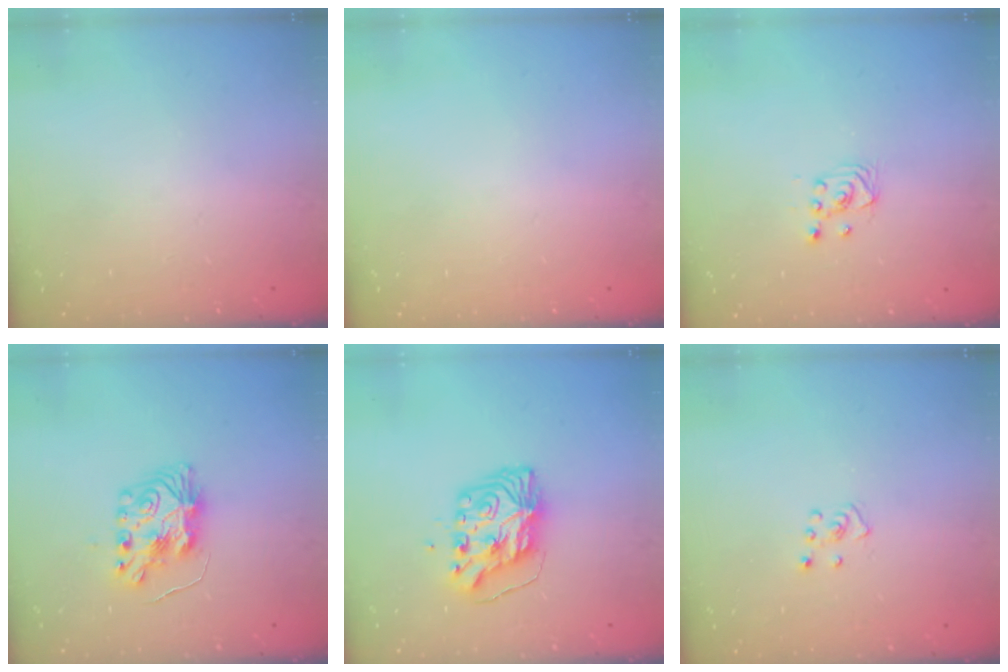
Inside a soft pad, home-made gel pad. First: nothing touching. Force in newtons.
{"total": 0.0}
{"total": 2.5, "press": 2.2, "slide": 1.1}
{"total": 9.0, "press": 9.0, "slide": 0.5}
{"total": 10.1, "press": 10.0, "slide": 1.0}
{"total": 4.0, "press": 4.0, "slide": 0.4}